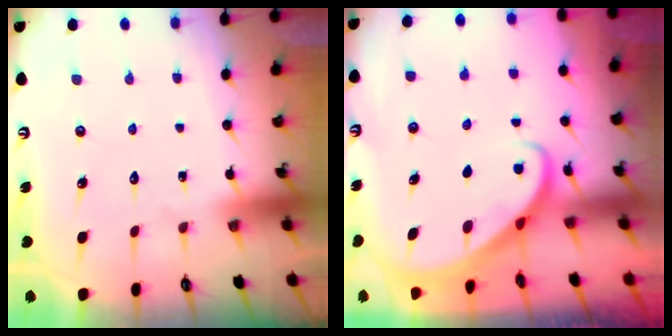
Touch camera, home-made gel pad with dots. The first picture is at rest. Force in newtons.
{"total": 2.6, "press": 2.6, "slide": 0.3}